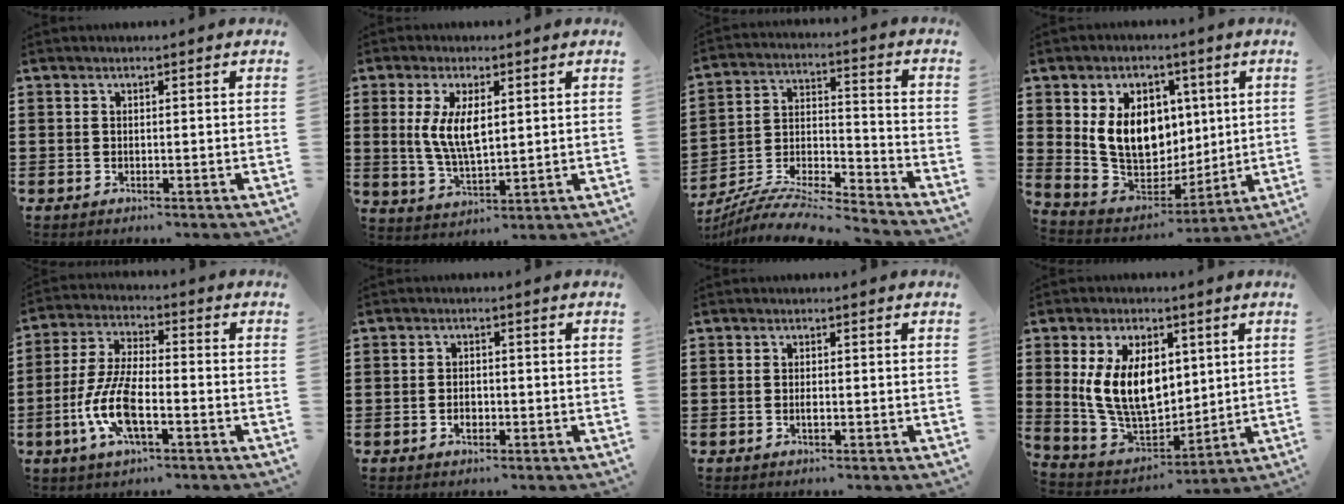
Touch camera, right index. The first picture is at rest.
{"total": 6.8, "force": [1.2, 3.0, 6.0], "torque": [-0.127, 0.005, 0.018]}
{"total": 8.7, "force": [-8.2, 0.8, 2.7], "torque": [-0.053, 0.003, -0.166]}
{"total": 12.2, "force": [2.4, 9.4, 7.4], "torque": [-0.169, 0.005, 0.047]}
{"total": 9.5, "force": [-3.5, 3.4, 8.2], "torque": [-0.189, -0.009, -0.069]}
{"total": 1.8, "force": [-0.7, 1.0, 1.3], "torque": [-0.025, 0.001, -0.013]}
{"total": 0.8, "force": [-0.2, 0.2, 0.7], "torque": [-0.014, -0.006, -0.002]}
{"total": 12.0, "force": [2.4, 7.3, 9.2], "torque": [-0.209, 0.006, 0.041]}